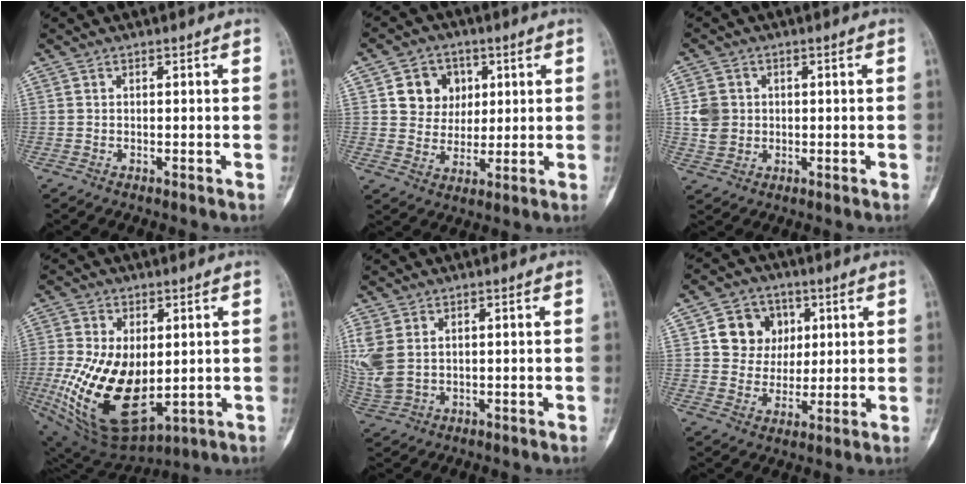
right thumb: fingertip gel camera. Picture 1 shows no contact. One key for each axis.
{"total": 8.6, "fx": 2.7, "fy": 7.6, "fz": 3.0, "tx": -0.008, "ty": -0.005, "tz": 0.046}
{"total": 5.7, "fx": 0.7, "fy": 5.0, "fz": 2.6, "tx": -0.036, "ty": 0.000, "tz": 0.018}
{"total": 20.4, "fx": -1.5, "fy": 11.7, "fz": 16.7, "tx": -0.326, "ty": -0.020, "tz": 0.006}
{"total": 8.8, "fx": 2.0, "fy": 6.0, "fz": 6.2, "tx": -0.163, "ty": 0.000, "tz": 0.055}
{"total": 9.9, "fx": 2.9, "fy": 8.8, "fz": 3.4, "tx": -0.010, "ty": -0.004, "tz": 0.049}